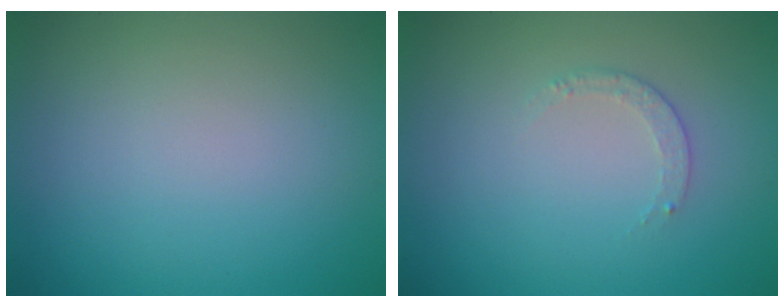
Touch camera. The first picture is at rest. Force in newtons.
{"total": 0.8, "press": 0.6, "slide": 0.6}